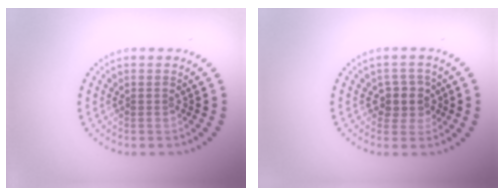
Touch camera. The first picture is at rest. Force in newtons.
{"total": 2.5, "press": 2.2, "slide": 1.1}